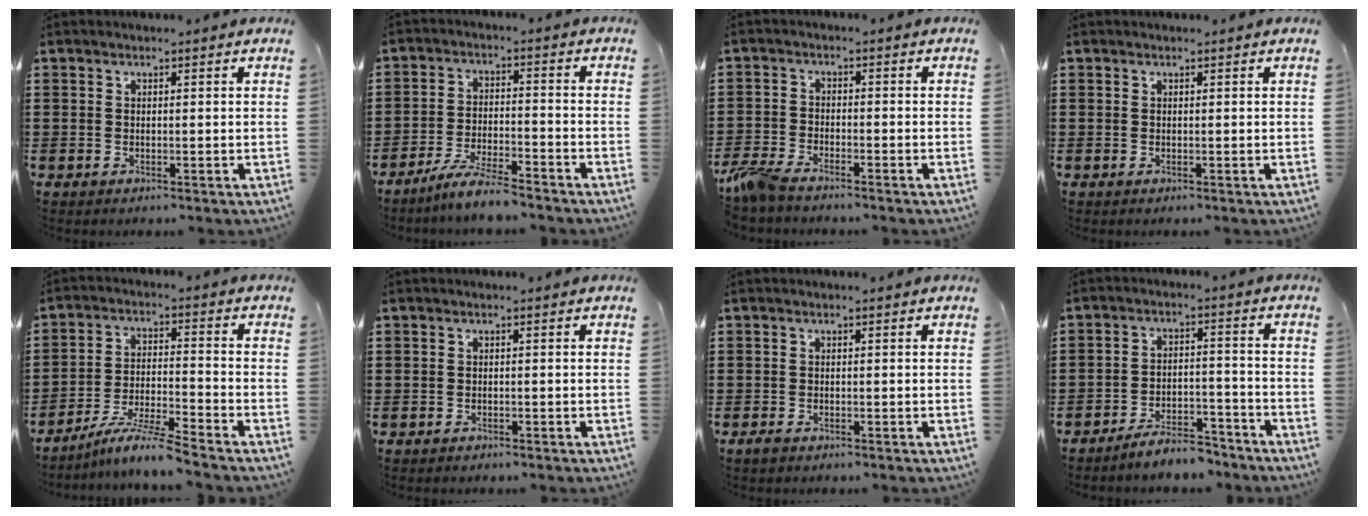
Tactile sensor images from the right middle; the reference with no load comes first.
{"total": 5.8, "force": [-5.3, 0.2, 2.4], "torque": [-0.052, -0.006, -0.102]}
{"total": 4.0, "force": [-3.6, 0.8, 1.7], "torque": [-0.062, -0.008, -0.080]}
{"total": 0.0}
{"total": 6.5, "force": [-5.9, -0.5, 2.7], "torque": [-0.055, -0.013, -0.115]}
{"total": 0.7, "force": [-0.7, 0.2, 0.0], "torque": [-0.002, 0.002, -0.015]}
{"total": 1.0, "force": [-0.8, 0.5, 0.4], "torque": [-0.017, -0.004, -0.019]}
{"total": 5.9, "force": [-5.6, 0.9, 1.4], "torque": [-0.020, 0.011, -0.109]}